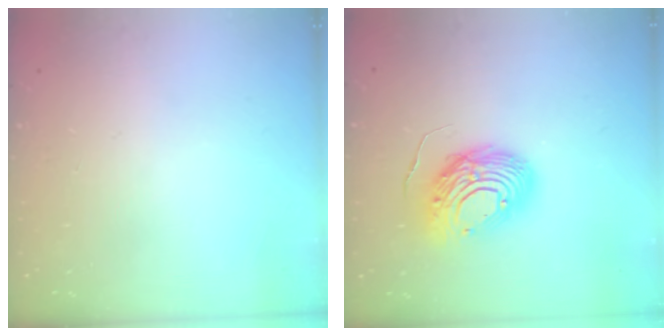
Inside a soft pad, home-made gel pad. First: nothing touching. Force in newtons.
{"total": 12.5, "press": 12.4, "slide": 0.9}